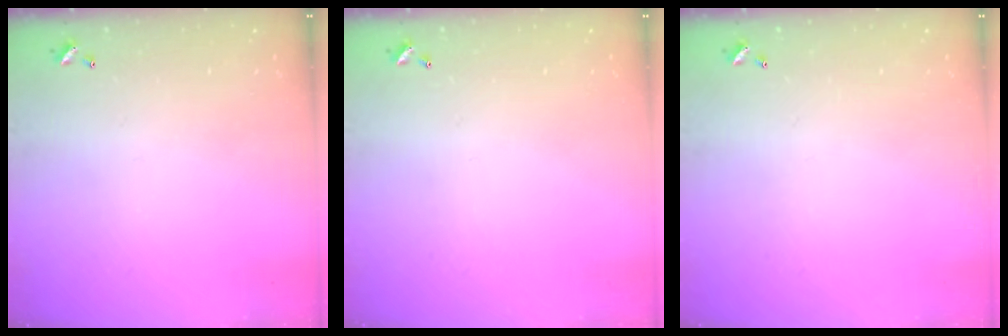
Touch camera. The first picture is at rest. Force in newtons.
{"total": 0.0}
{"total": 0.0}